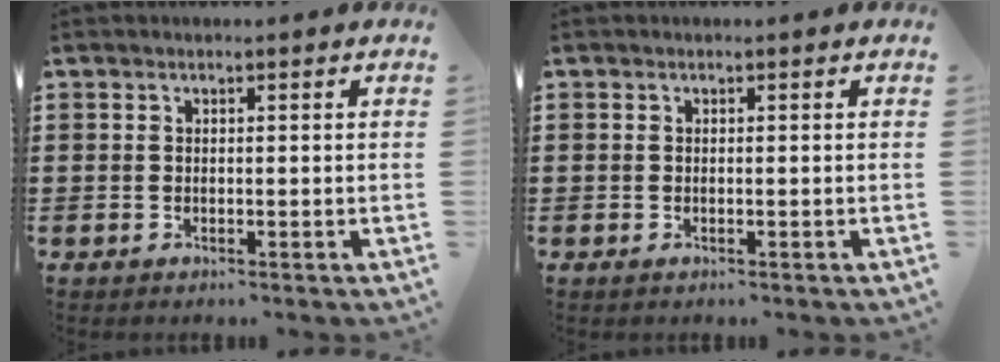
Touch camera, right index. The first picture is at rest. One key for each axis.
{"total": 0.0}